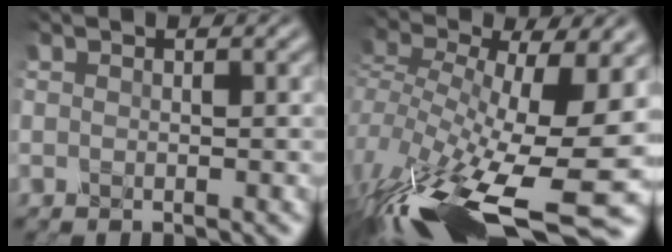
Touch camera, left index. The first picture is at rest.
{"total": 13.6, "force": [-4.8, 5.1, 11.7], "torque": [-0.264, -0.015, -0.078]}